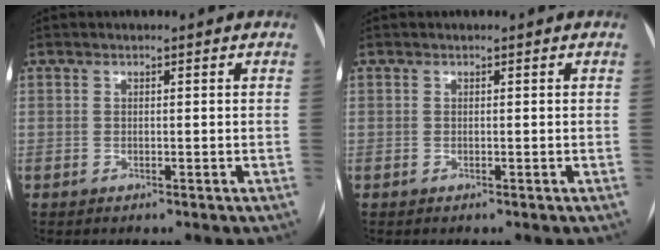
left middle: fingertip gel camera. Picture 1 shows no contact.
{"total": 0.0}